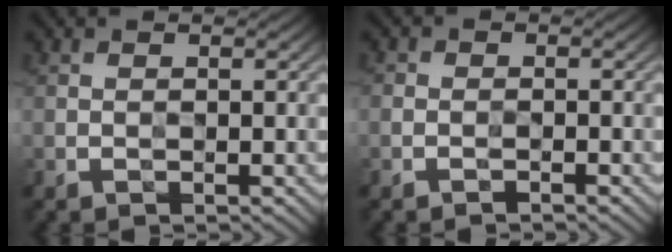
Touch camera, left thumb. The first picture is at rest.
{"total": 1.2, "force": [-0.9, 0.8, 0.3], "torque": [-0.001, -0.001, -0.021]}